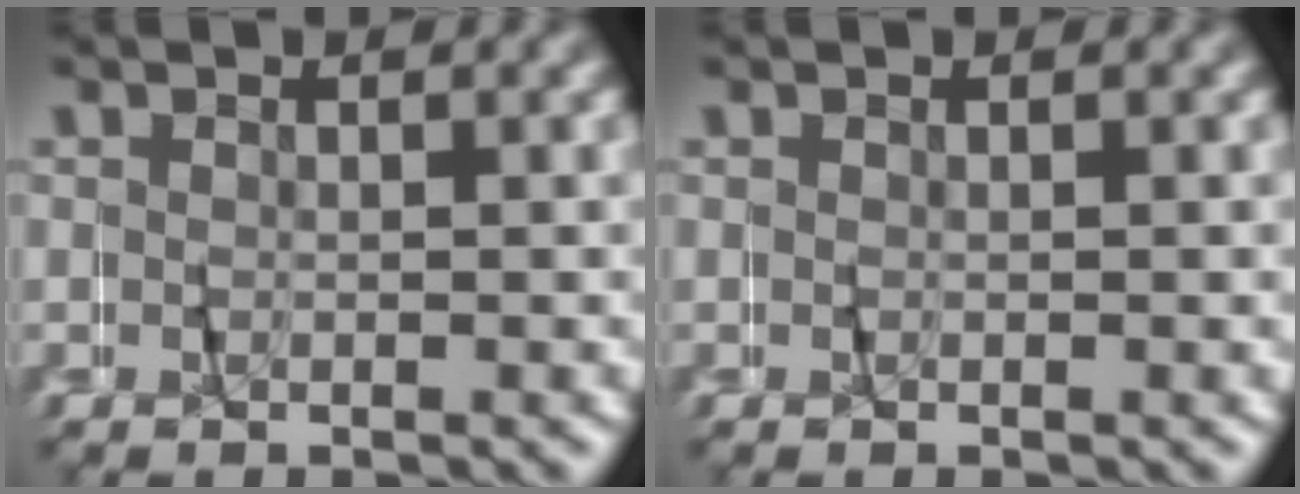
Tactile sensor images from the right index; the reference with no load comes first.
{"total": 0.0}